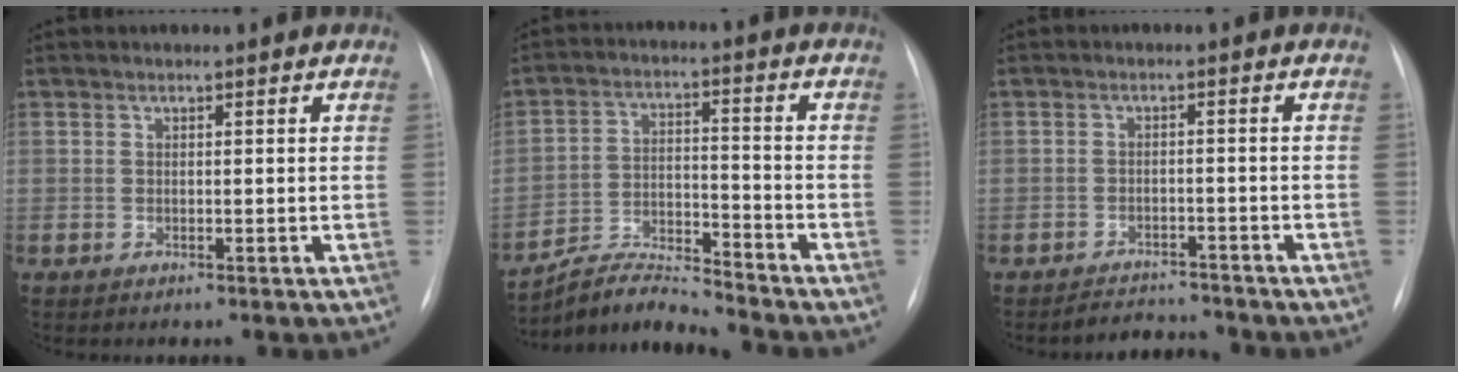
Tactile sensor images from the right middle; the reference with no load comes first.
{"total": 8.1, "force": [-8.1, -0.6, 0.3], "torque": [-0.015, 0.017, -0.147]}
{"total": 4.1, "force": [-4.0, 0.9, -0.3], "torque": [0.004, 0.002, -0.059]}